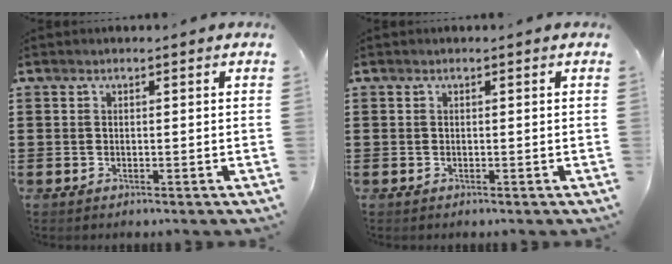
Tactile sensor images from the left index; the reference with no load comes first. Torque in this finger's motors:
{"motor_torque": [0.00, 0.00, 0.00, 0.00]}